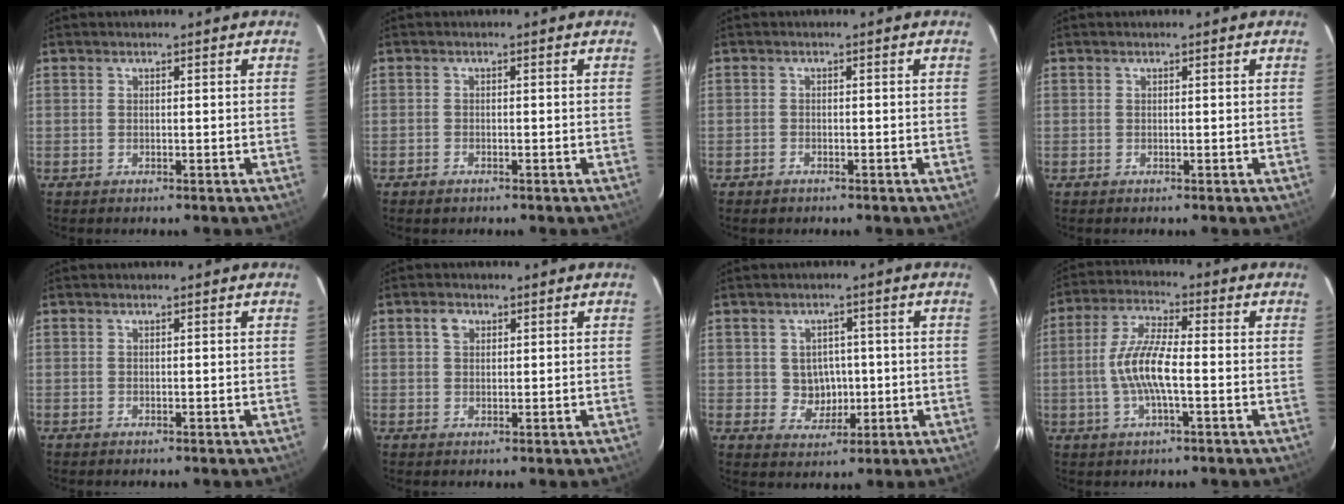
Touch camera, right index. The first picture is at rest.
{"total": 1.1, "force": [-0.8, 0.6, 0.4], "torque": [-0.009, 0.000, -0.016]}
{"total": 1.1, "force": [-0.9, 0.6, 0.2], "torque": [-0.007, 0.002, -0.015]}
{"total": 0.0}
{"total": 0.0}
{"total": 2.3, "force": [1.0, 1.7, 1.2], "torque": [-0.022, 0.009, 0.017]}
{"total": 4.9, "force": [0.1, 4.7, 1.4], "torque": [-0.030, 0.013, 0.012]}
{"total": 9.3, "force": [-1.6, 2.1, 8.9], "torque": [-0.185, 0.006, -0.034]}